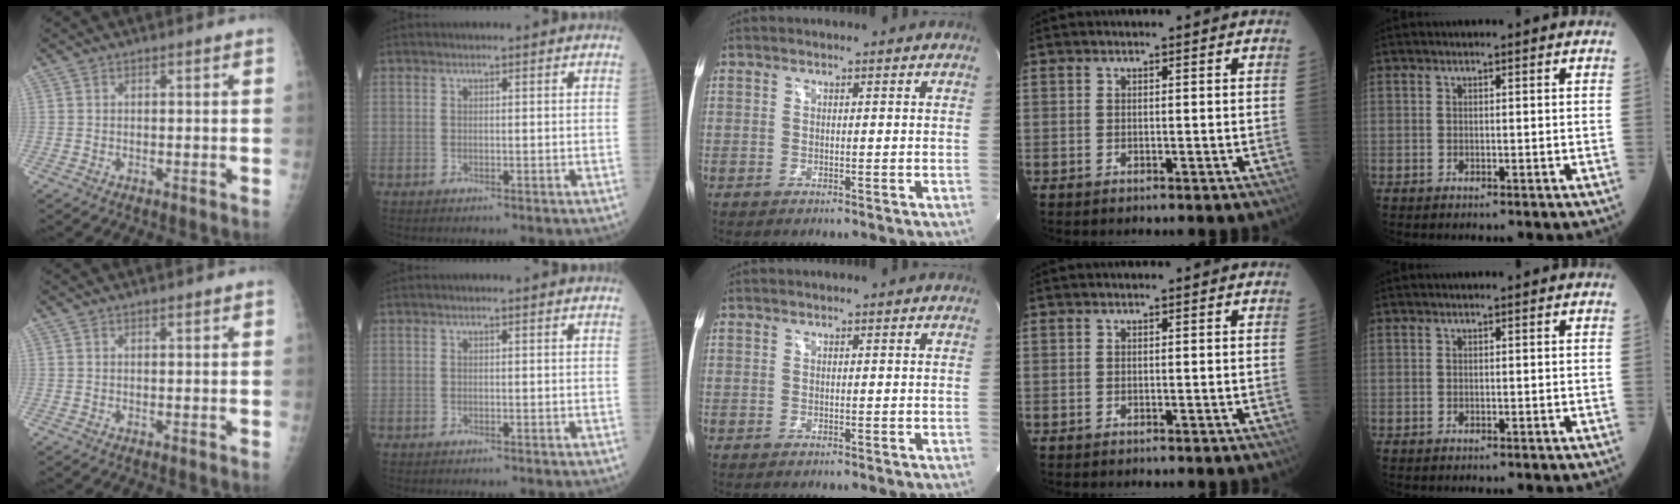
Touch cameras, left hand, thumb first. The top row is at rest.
{"thumb": {"total": 0.7, "force": [0.5, 0.2, 0.4], "torque": [-0.007, -0.003, 0.008]}}